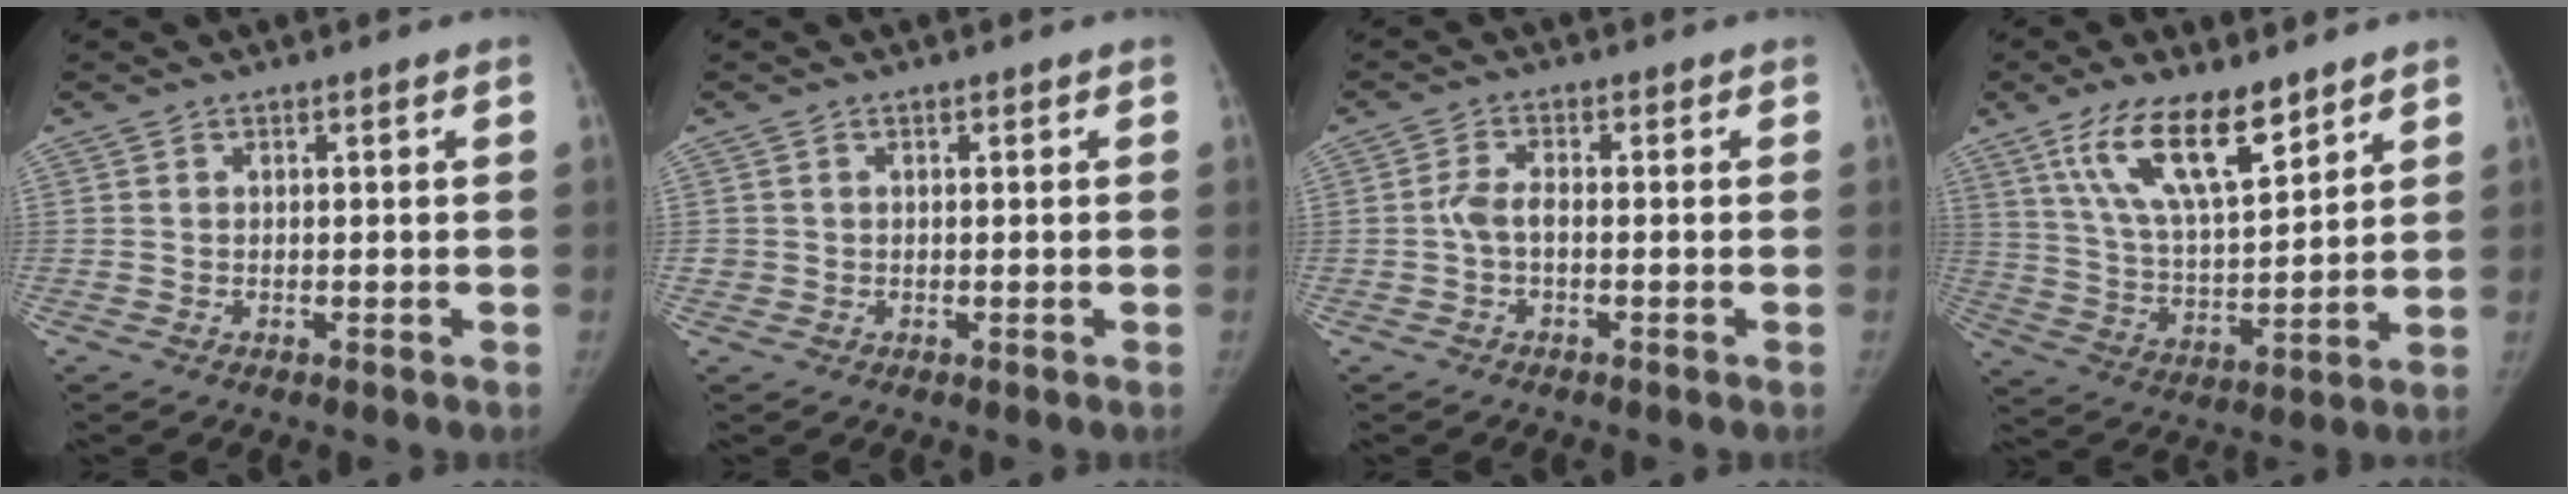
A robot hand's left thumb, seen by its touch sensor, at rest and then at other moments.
{"total": 1.0, "force": [-0.1, 1.0, 0.1], "torque": [0.006, 0.004, -0.003]}
{"total": 3.0, "force": [-0.8, 1.3, 2.5], "torque": [-0.052, 0.008, -0.022]}
{"total": 14.9, "force": [9.4, 5.1, 10.4], "torque": [-0.166, -0.044, 0.182]}